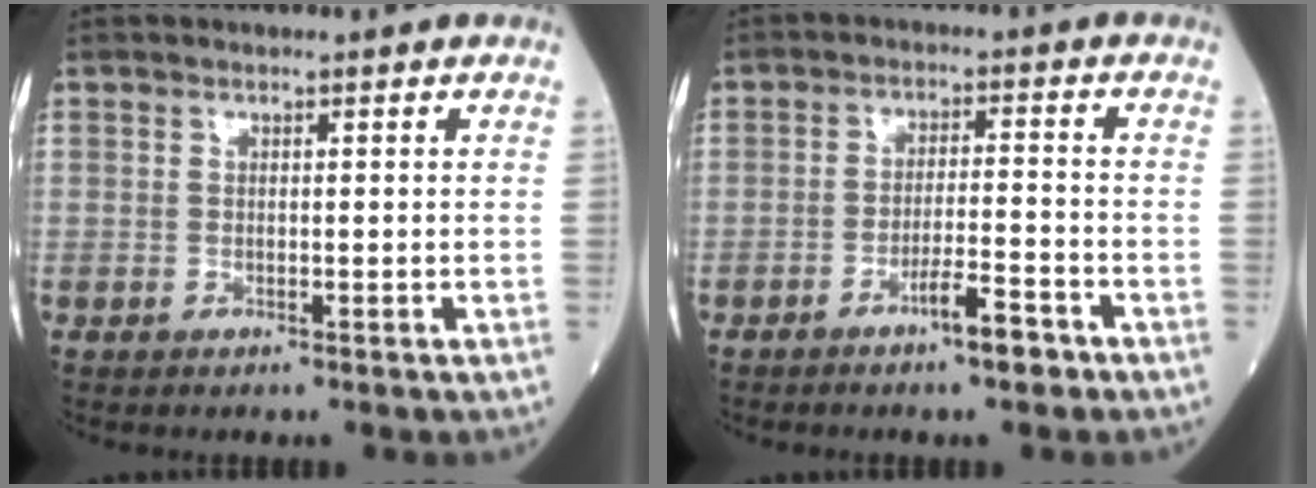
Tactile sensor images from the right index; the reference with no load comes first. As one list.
[{"total": 5.1, "force": [-3.4, 0.3, 3.9], "torque": [-0.063, -0.001, -0.058]}]